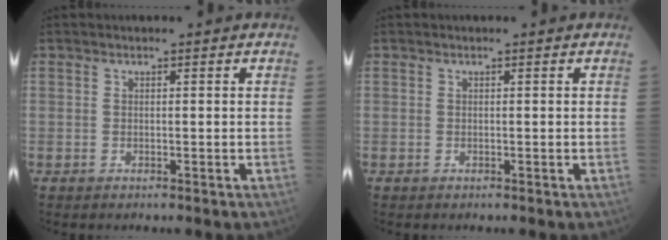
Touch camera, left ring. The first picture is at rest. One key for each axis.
{"total": 0.0}